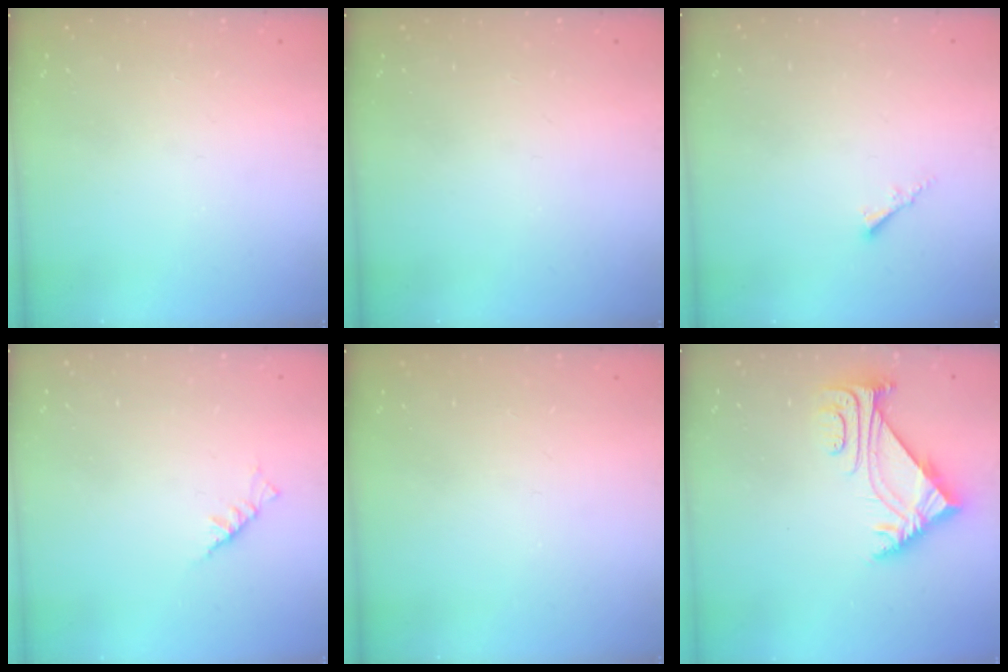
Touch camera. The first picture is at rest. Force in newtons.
{"total": 0.0}
{"total": 1.8, "press": 1.7, "slide": 0.3}
{"total": 2.3, "press": 2.2, "slide": 0.5}
{"total": 0.0}
{"total": 5.8, "press": 5.7, "slide": 1.1}